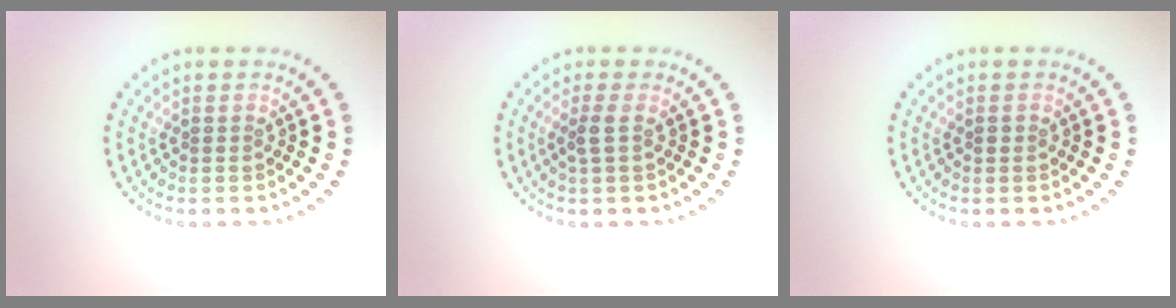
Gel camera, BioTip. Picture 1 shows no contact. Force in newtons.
{"total": 1.2, "press": 1.0, "slide": 0.6}
{"total": 0.5, "press": 0.5, "slide": 0.0}